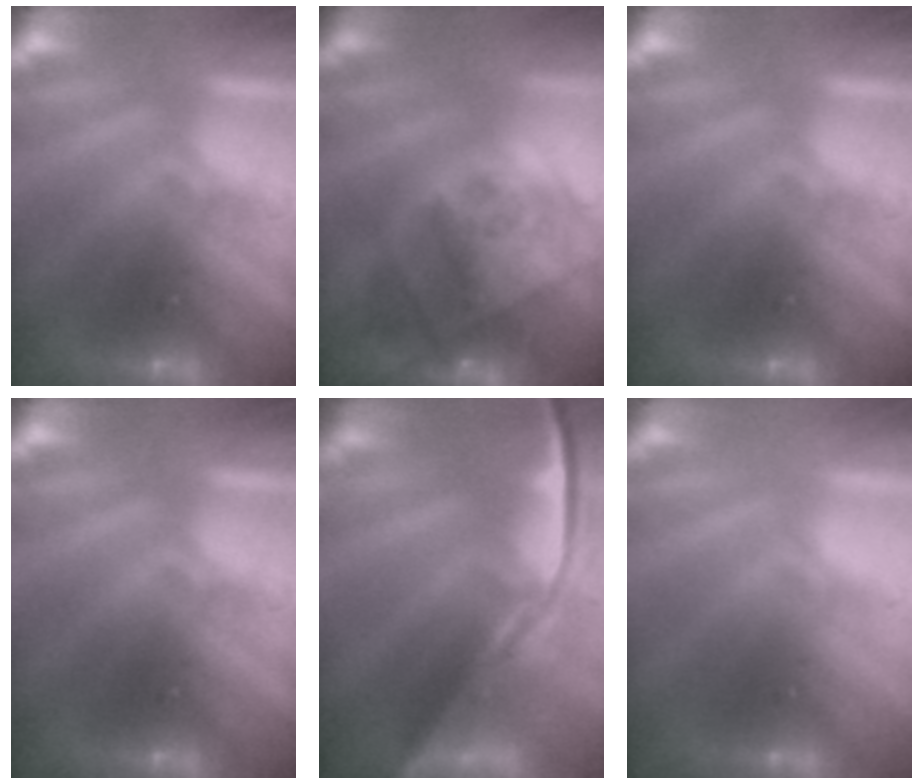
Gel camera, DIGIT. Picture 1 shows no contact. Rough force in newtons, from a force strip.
{"total": 7.2}
{"total": 0.0}
{"total": 0.0}
{"total": 7.5}
{"total": 3.0}